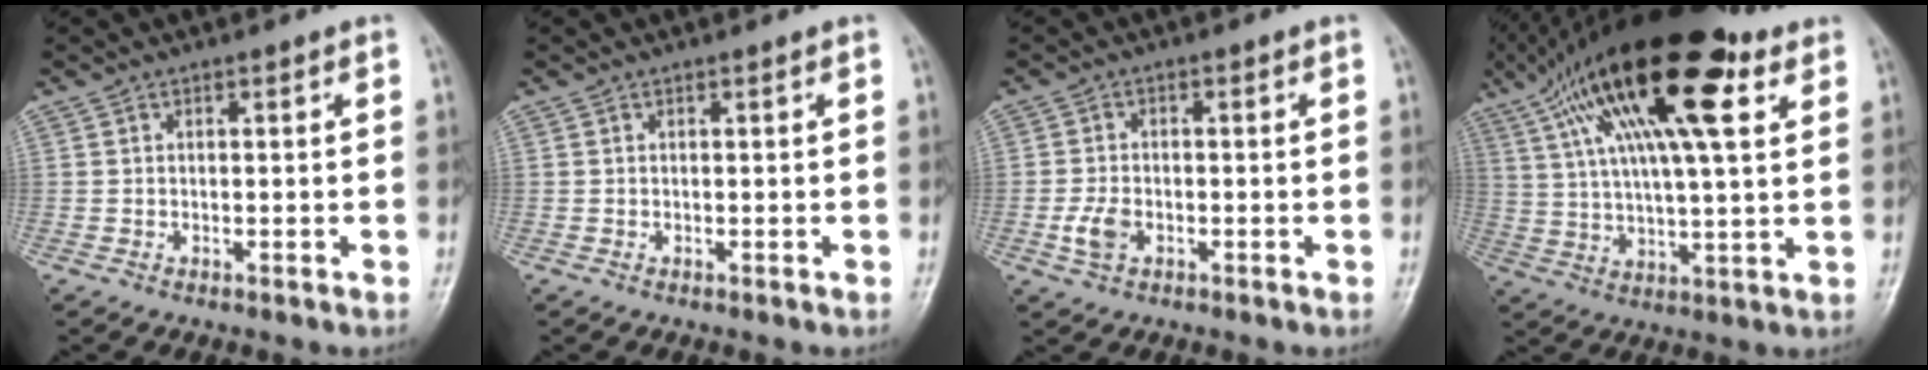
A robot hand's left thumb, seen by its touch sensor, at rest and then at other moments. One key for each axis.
{"total": 0.0}
{"total": 4.0, "fx": -1.4, "fy": 2.6, "fz": 2.7, "tx": -0.057, "ty": 0.005, "tz": -0.028}
{"total": 24.6, "fx": 11.0, "fy": 7.6, "fz": 20.7, "tx": -0.355, "ty": 0.008, "tz": 0.182}